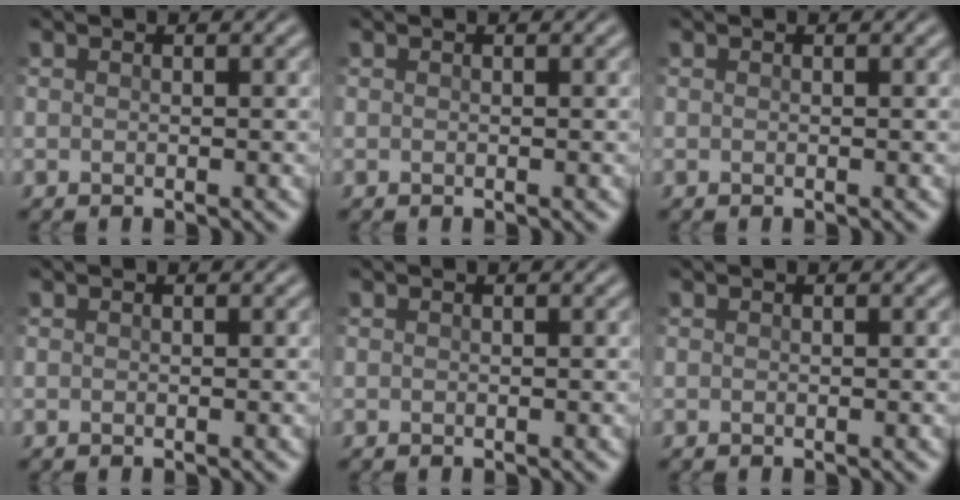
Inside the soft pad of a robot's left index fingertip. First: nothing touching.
{"total": 0.0}
{"total": 0.0}
{"total": 0.0}
{"total": 0.0}
{"total": 0.0}